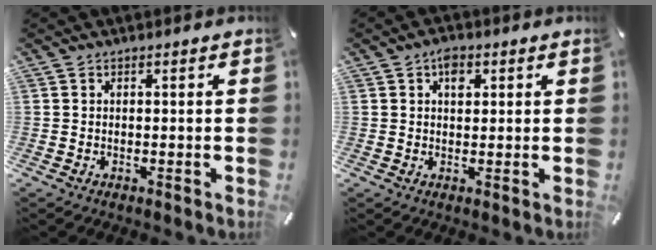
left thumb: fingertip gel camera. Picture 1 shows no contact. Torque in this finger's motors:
{"motor_torque": [0.79, 0.80, 0.31, -0.36, 0.12]}